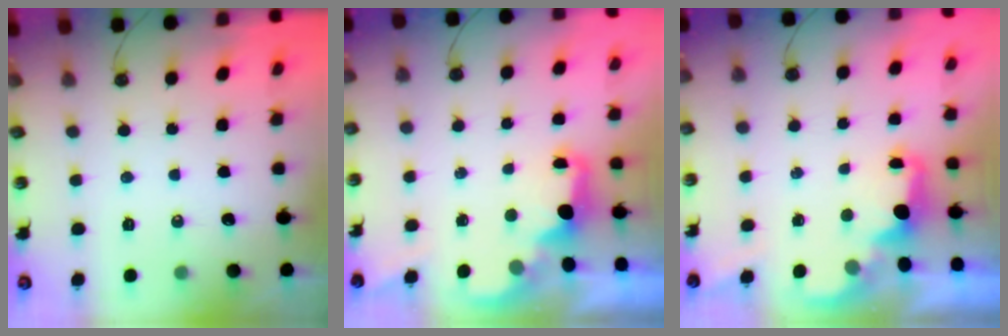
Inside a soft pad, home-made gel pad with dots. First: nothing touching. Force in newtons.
{"total": 2.3, "press": 2.2, "slide": 0.8}
{"total": 2.2, "press": 2.1, "slide": 0.7}